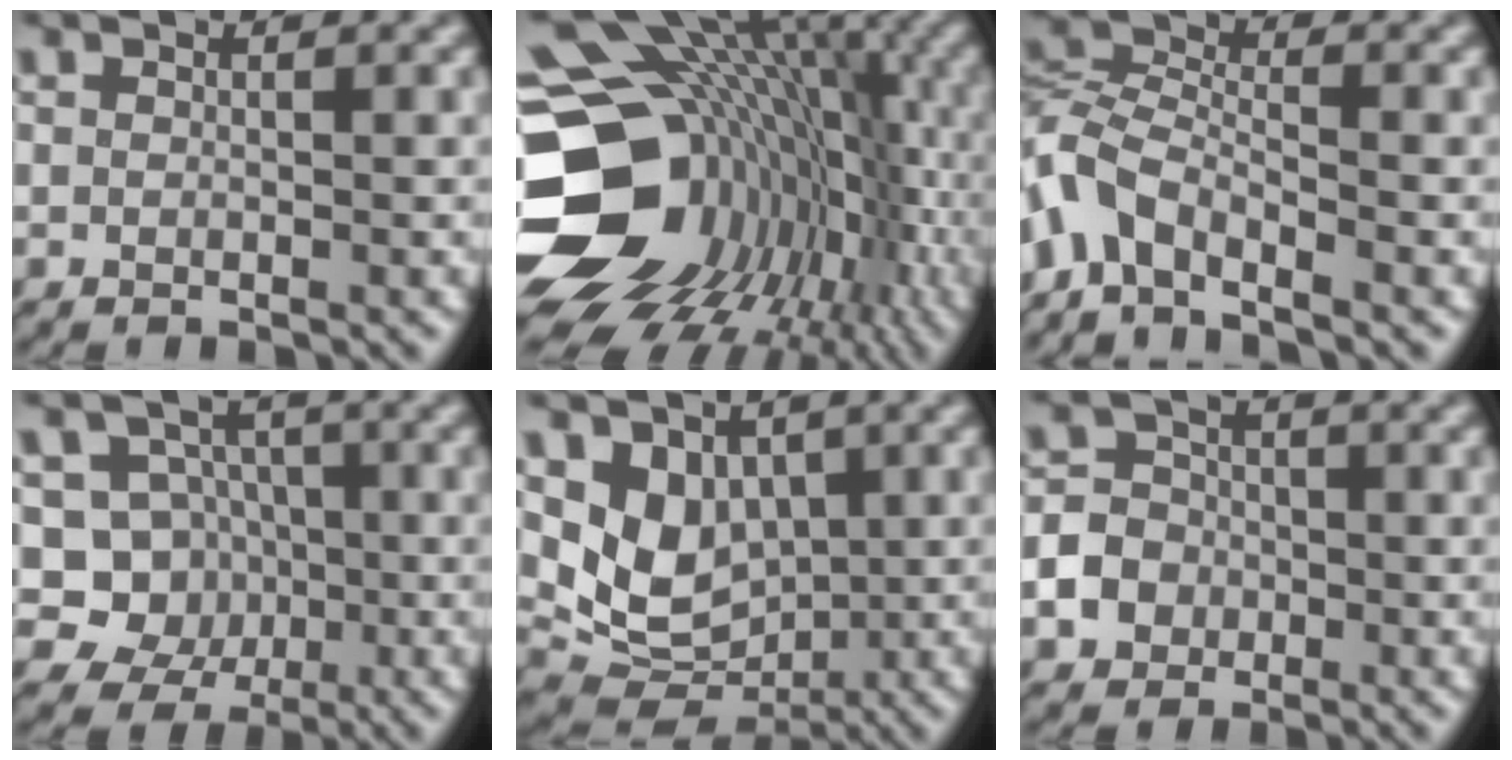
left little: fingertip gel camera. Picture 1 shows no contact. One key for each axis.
{"total": 21.1, "fx": -3.7, "fy": 16.9, "fz": 12.1, "tx": -0.200, "ty": -0.009, "tz": -0.064}
{"total": 5.2, "fx": -3.5, "fy": 2.3, "fz": 3.1, "tx": -0.064, "ty": 0.003, "tz": -0.087}
{"total": 6.1, "fx": -0.5, "fy": 5.7, "fz": 2.0, "tx": -0.012, "ty": 0.004, "tz": -0.039}
{"total": 6.1, "fx": 1.4, "fy": 4.6, "fz": 3.6, "tx": -0.067, "ty": -0.021, "tz": 0.027}
{"total": 4.8, "fx": -1.8, "fy": 4.2, "fz": 1.5, "tx": -0.017, "ty": -0.002, "tz": -0.050}